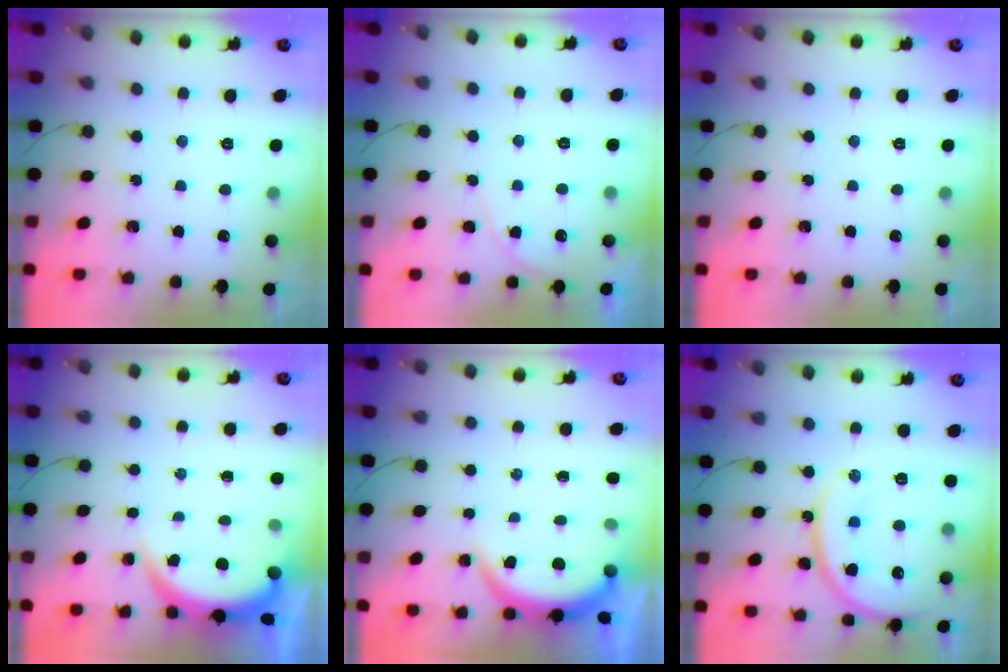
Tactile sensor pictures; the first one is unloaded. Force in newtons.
{"total": 6.9, "press": 6.9, "slide": 0.6}
{"total": 0.0}
{"total": 3.8, "press": 3.8, "slide": 0.1}
{"total": 4.0, "press": 3.9, "slide": 0.3}
{"total": 18.2, "press": 18.0, "slide": 2.0}